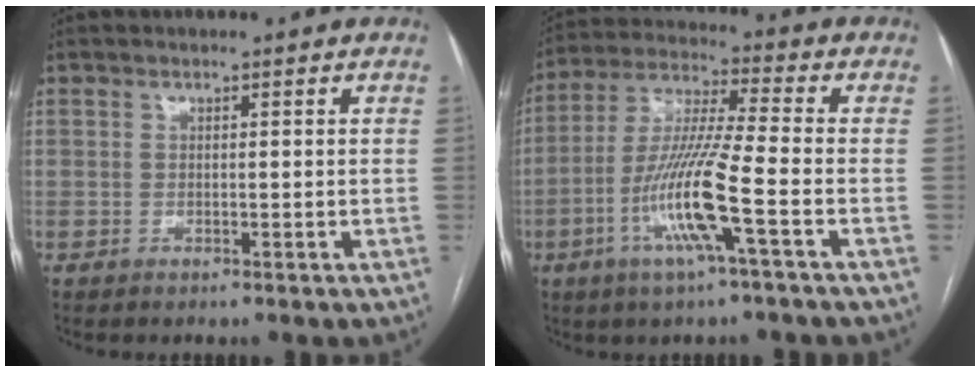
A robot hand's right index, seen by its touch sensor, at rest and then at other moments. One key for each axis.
{"total": 12.6, "fx": -4.4, "fy": -0.4, "fz": 11.8, "tx": -0.240, "ty": -0.006, "tz": -0.090}